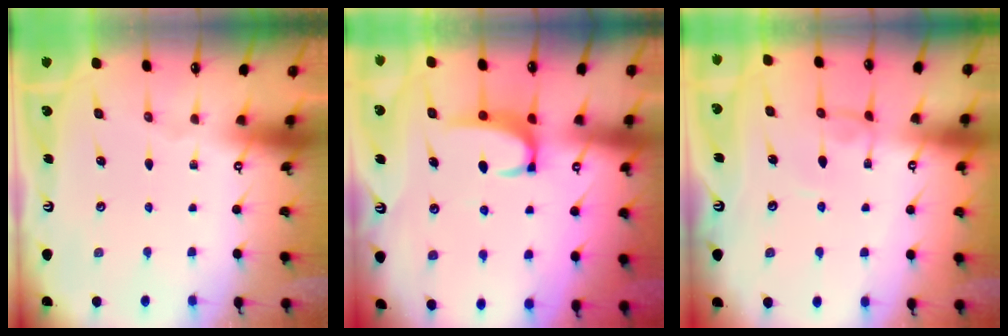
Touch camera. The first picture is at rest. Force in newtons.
{"total": 2.9, "press": 2.9, "slide": 0.4}
{"total": 2.0, "press": 2.0, "slide": 0.2}